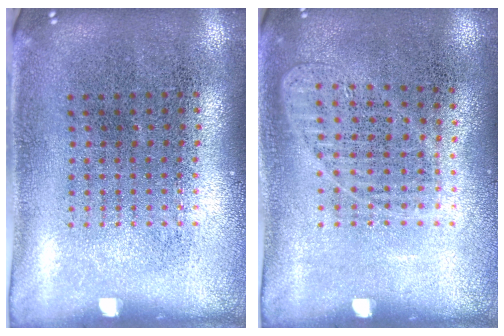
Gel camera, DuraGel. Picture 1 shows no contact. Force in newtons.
{"total": 0.9, "press": 0.9, "slide": 0.2}